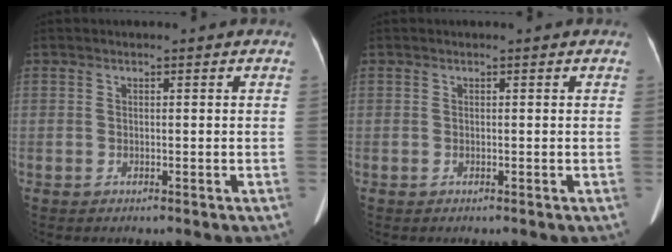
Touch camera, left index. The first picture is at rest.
{"total": 0.0}